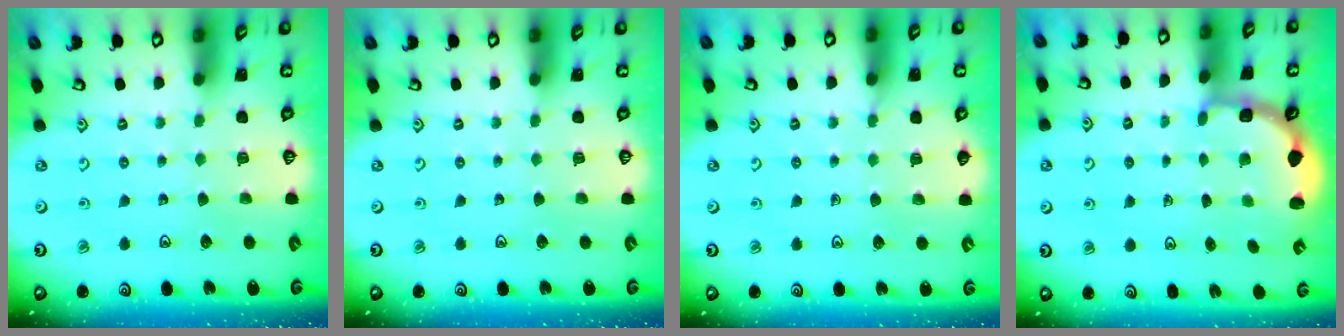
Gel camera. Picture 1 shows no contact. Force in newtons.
{"total": 0.0}
{"total": 2.9, "press": 2.8, "slide": 0.5}
{"total": 3.0, "press": 2.6, "slide": 1.5}